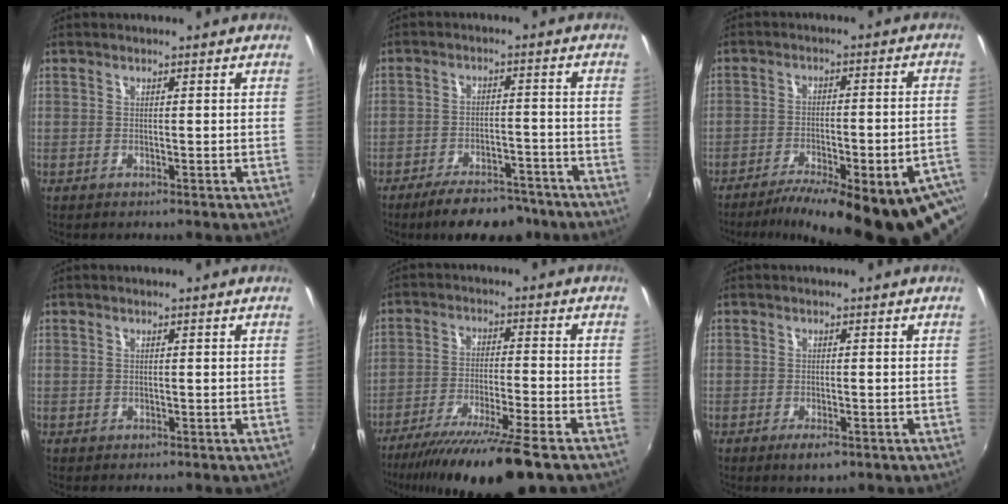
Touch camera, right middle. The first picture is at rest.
{"total": 11.1, "force": [-8.8, 4.0, 5.4], "torque": [-0.111, -0.002, -0.127]}
{"total": 25.4, "force": [-19.6, 4.7, 15.3], "torque": [-0.226, -0.045, -0.263]}
{"total": 0.0}
{"total": 15.8, "force": [-12.3, 0.3, 10.0], "torque": [-0.192, -0.036, -0.205]}
{"total": 2.6, "force": [-1.6, 0.7, 2.0], "torque": [-0.042, -0.009, -0.026]}